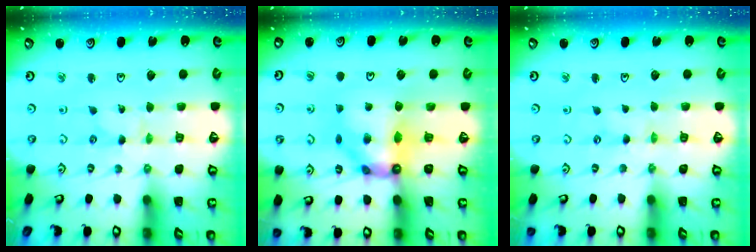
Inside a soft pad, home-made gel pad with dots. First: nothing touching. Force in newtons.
{"total": 10.3, "press": 10.2, "slide": 1.3}
{"total": 0.0}